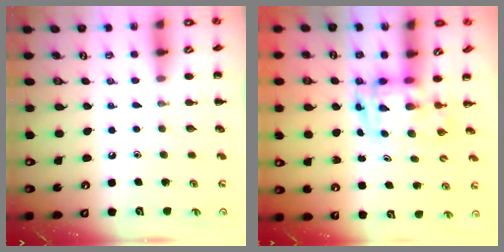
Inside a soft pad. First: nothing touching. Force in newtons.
{"total": 3.0, "press": 3.0, "slide": 0.6}